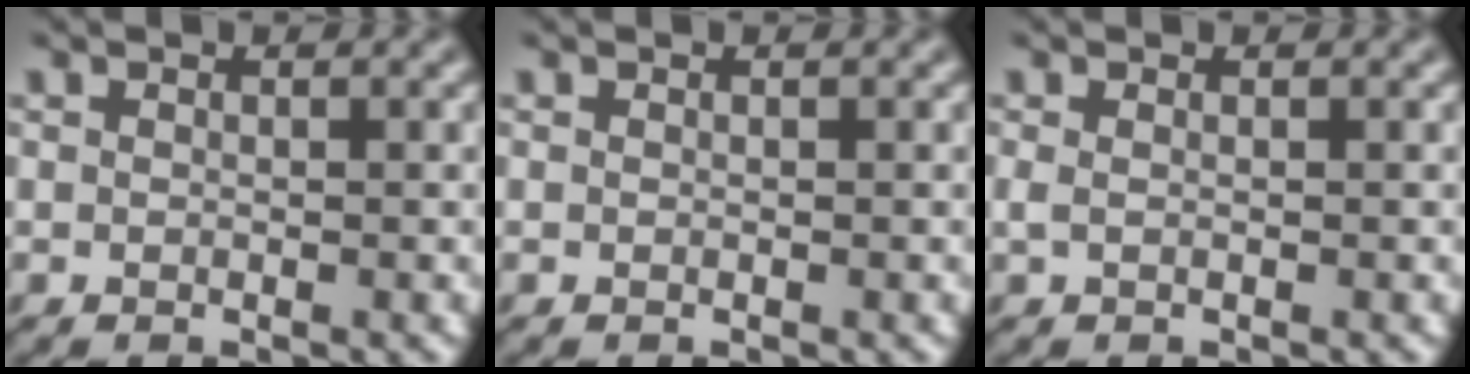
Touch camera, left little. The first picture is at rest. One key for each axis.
{"total": 0.0}
{"total": 0.7, "fx": 0.0, "fy": 0.4, "fz": 0.6, "tx": -0.022, "ty": 0.003, "tz": 0.000}